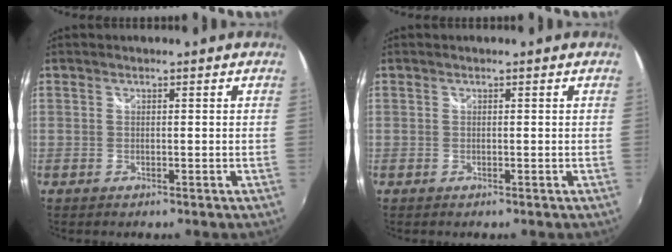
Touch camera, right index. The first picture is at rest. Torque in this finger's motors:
{"motor_torque": [0.00, 0.00, 0.02, 0.00]}